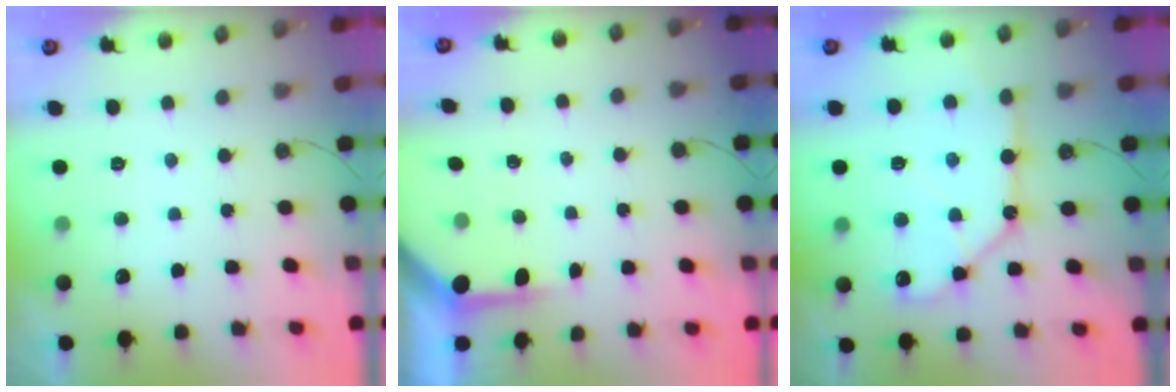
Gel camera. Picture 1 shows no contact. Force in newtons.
{"total": 3.9, "press": 3.9, "slide": 0.3}
{"total": 12.4, "press": 12.3, "slide": 1.6}